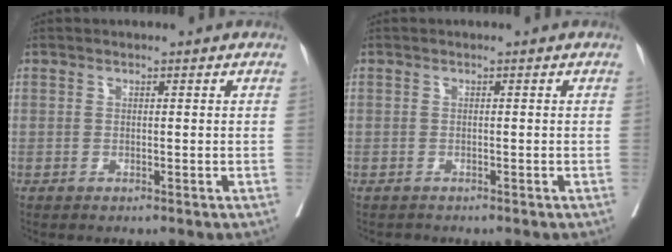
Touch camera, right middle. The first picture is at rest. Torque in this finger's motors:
{"motor_torque": [-0.24, -0.09, 0.00, 0.00]}